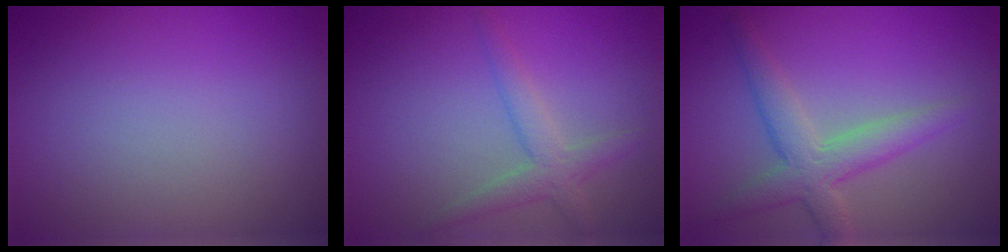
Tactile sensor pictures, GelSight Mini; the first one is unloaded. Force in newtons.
{"total": 2.6, "press": 2.6, "slide": 0.2}
{"total": 4.0, "press": 4.0, "slide": 0.2}